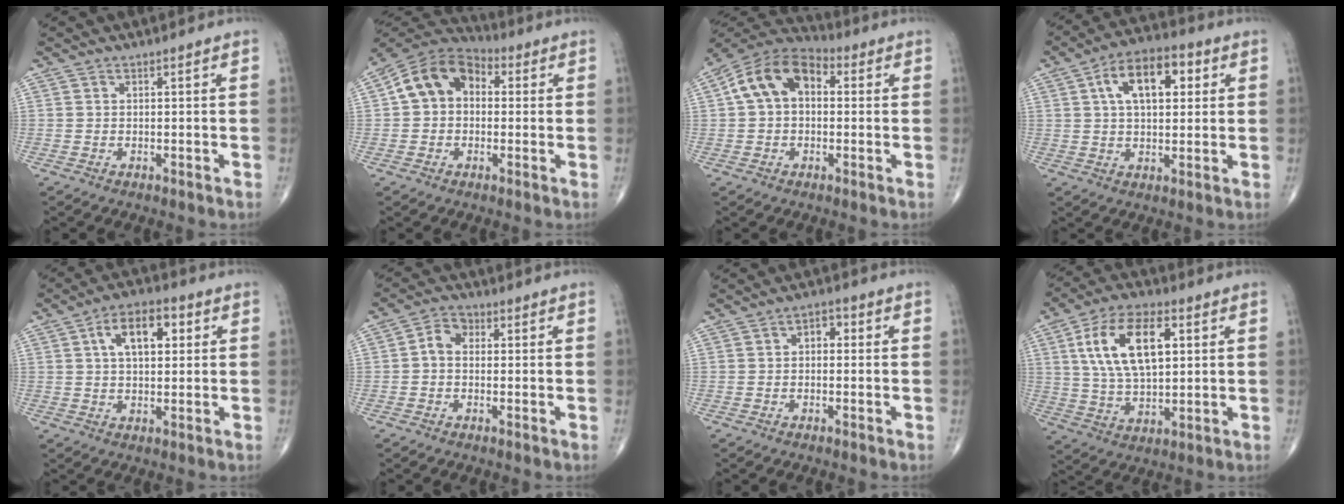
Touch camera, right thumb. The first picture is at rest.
{"total": 11.2, "force": [1.4, 8.5, 7.1], "torque": [-0.107, 0.032, 0.006]}
{"total": 12.0, "force": [1.9, 8.1, 8.6], "torque": [-0.141, 0.035, 0.018]}
{"total": 13.9, "force": [4.2, 7.4, 10.9], "torque": [-0.160, 0.012, 0.062]}
{"total": 9.8, "force": [2.8, 5.3, 7.8], "torque": [-0.111, 0.010, 0.040]}
{"total": 4.0, "force": [0.0, 3.1, 2.5], "torque": [-0.034, 0.016, -0.010]}
{"total": 3.2, "force": [0.4, 2.1, 2.3], "torque": [-0.019, 0.013, -0.001]}
{"total": 16.0, "force": [4.3, 8.1, 13.1], "torque": [-0.232, -0.001, 0.081]}